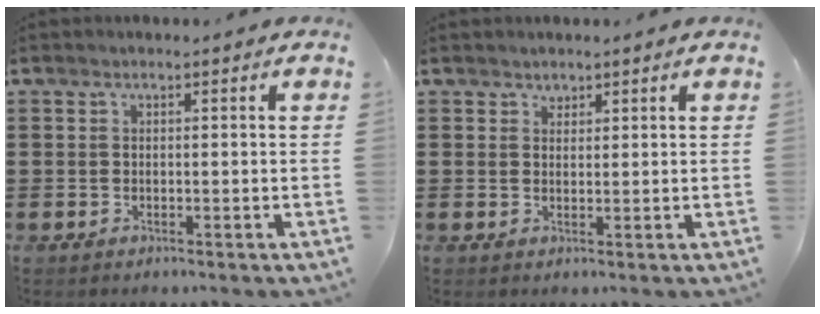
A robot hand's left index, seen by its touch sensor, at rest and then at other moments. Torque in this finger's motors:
{"motor_torque": [-0.70, 0.91, 0.00, -0.01]}